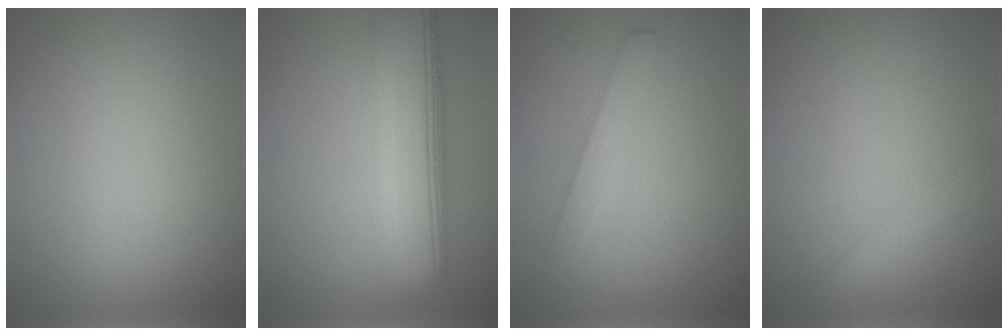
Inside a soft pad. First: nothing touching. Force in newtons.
{"total": 9.2, "press": 9.1, "slide": 0.7}
{"total": 1.9, "press": 1.9, "slide": 0.1}
{"total": 1.7, "press": 1.7, "slide": 0.0}